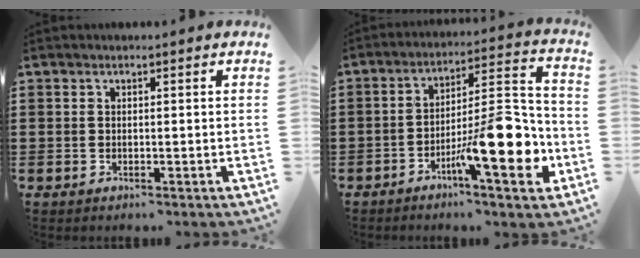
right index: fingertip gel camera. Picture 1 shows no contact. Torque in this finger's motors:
{"motor_torque": [2.14, 0.00, 1.05, 0.21]}